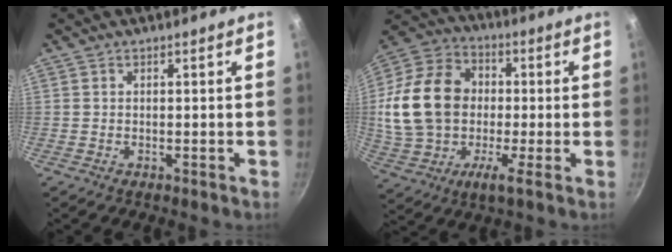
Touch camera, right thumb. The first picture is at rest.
{"total": 19.1, "force": [0.8, 13.2, 13.7], "torque": [-0.253, 0.032, -0.002]}